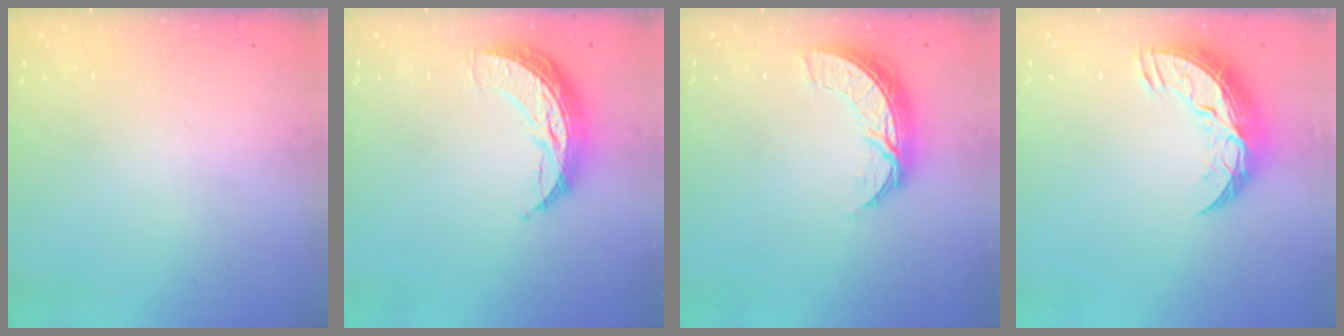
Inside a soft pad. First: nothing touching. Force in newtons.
{"total": 9.9, "press": 9.9, "slide": 0.6}
{"total": 8.2, "press": 8.1, "slide": 0.6}
{"total": 11.2, "press": 11.2, "slide": 0.7}